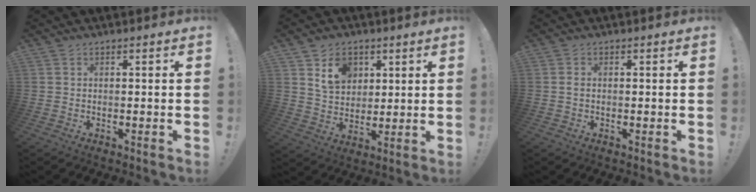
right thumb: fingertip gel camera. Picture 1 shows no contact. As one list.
[{"total": 11.7, "force": [5.7, 8.9, 4.9], "torque": [-0.071, -0.023, 0.113]}, {"total": 0.8, "force": [-0.1, 0.5, 0.6], "torque": [-0.020, 0.007, 0.000]}]